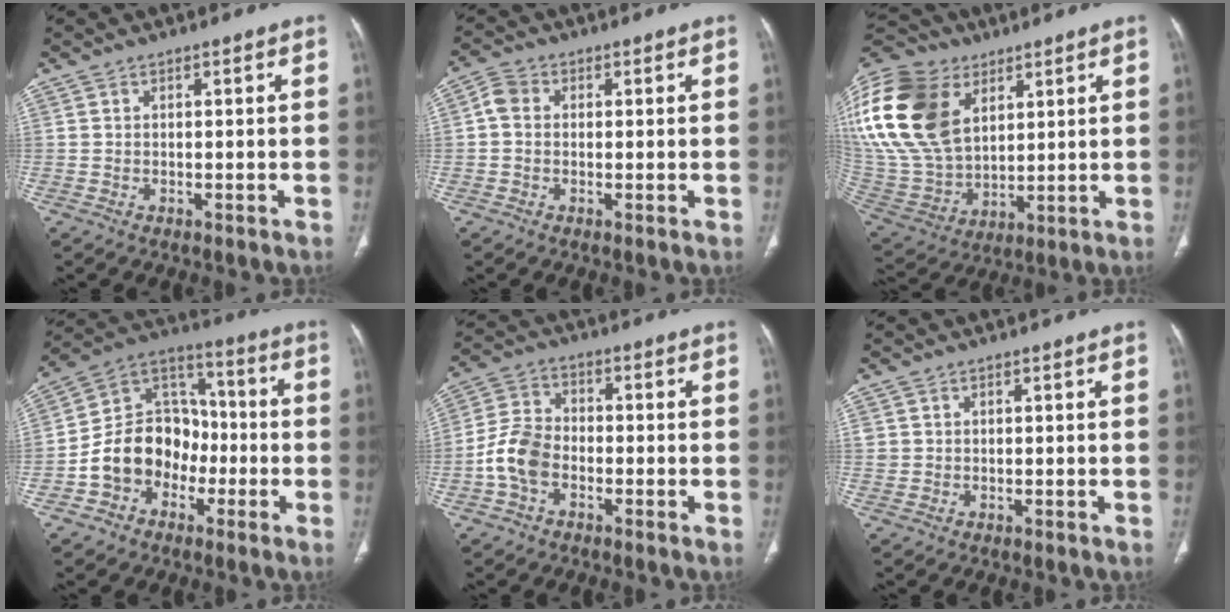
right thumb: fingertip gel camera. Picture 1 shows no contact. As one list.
[{"total": 3.2, "force": [0.1, 2.5, 1.9], "torque": [-0.032, 0.006, -0.010]}, {"total": 30.0, "force": [11.3, 20.1, 19.3], "torque": [-0.447, 0.014, 0.228]}, {"total": 14.5, "force": [-4.4, 11.7, 7.3], "torque": [-0.087, 0.061, -0.083]}, {"total": 8.0, "force": [-2.8, 5.4, 5.2], "torque": [-0.099, 0.025, -0.064]}, {"total": 1.0, "force": [0.2, 0.9, 0.1], "torque": [0.009, 0.002, 0.001]}]